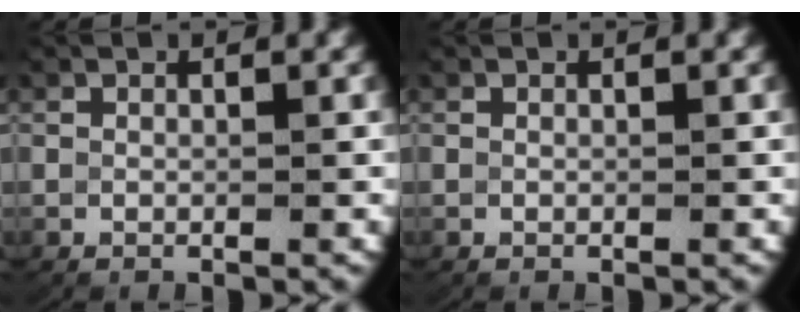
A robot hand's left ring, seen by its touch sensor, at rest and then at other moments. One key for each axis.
{"total": 0.0}